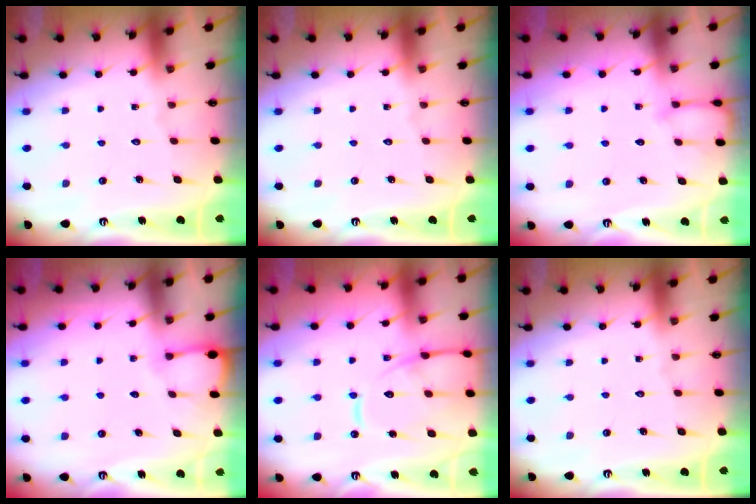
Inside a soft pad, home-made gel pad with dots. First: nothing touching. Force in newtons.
{"total": 0.0}
{"total": 3.7, "press": 3.7, "slide": 0.3}
{"total": 2.8, "press": 2.8, "slide": 0.4}
{"total": 13.1, "press": 13.0, "slide": 1.2}
{"total": 0.0}